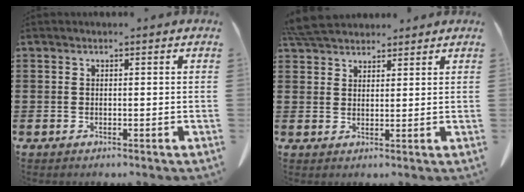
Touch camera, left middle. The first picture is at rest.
{"total": 5.0, "force": [4.7, 1.1, 1.3], "torque": [-0.038, -0.007, 0.091]}